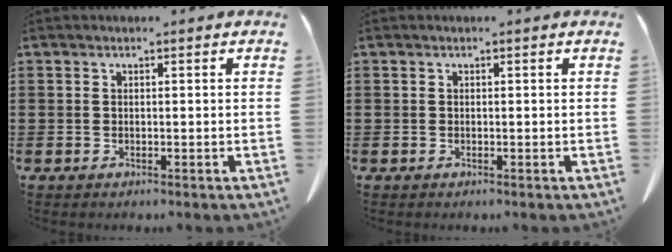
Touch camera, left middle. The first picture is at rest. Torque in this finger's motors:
{"motor_torque": [-0.06, 0.01, 0.00, 0.00]}